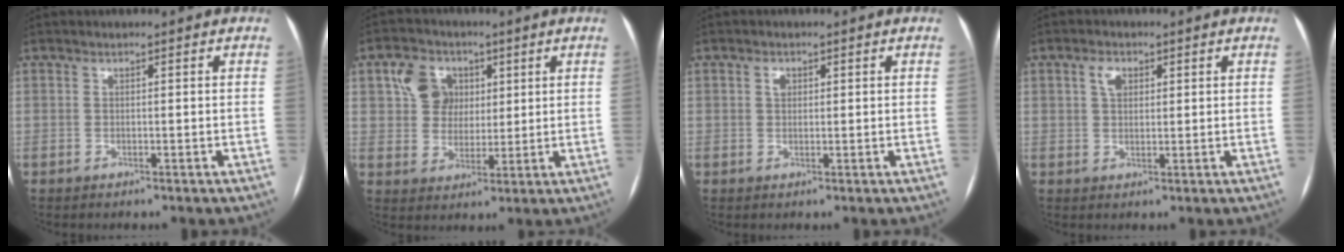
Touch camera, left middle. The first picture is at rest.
{"total": 7.2, "force": [2.7, 6.0, 2.8], "torque": [-0.060, 0.024, 0.053]}
{"total": 1.3, "force": [0.5, 1.0, 0.8], "torque": [-0.015, 0.003, 0.008]}
{"total": 2.8, "force": [1.2, 1.8, 1.8], "torque": [-0.034, 0.009, 0.020]}